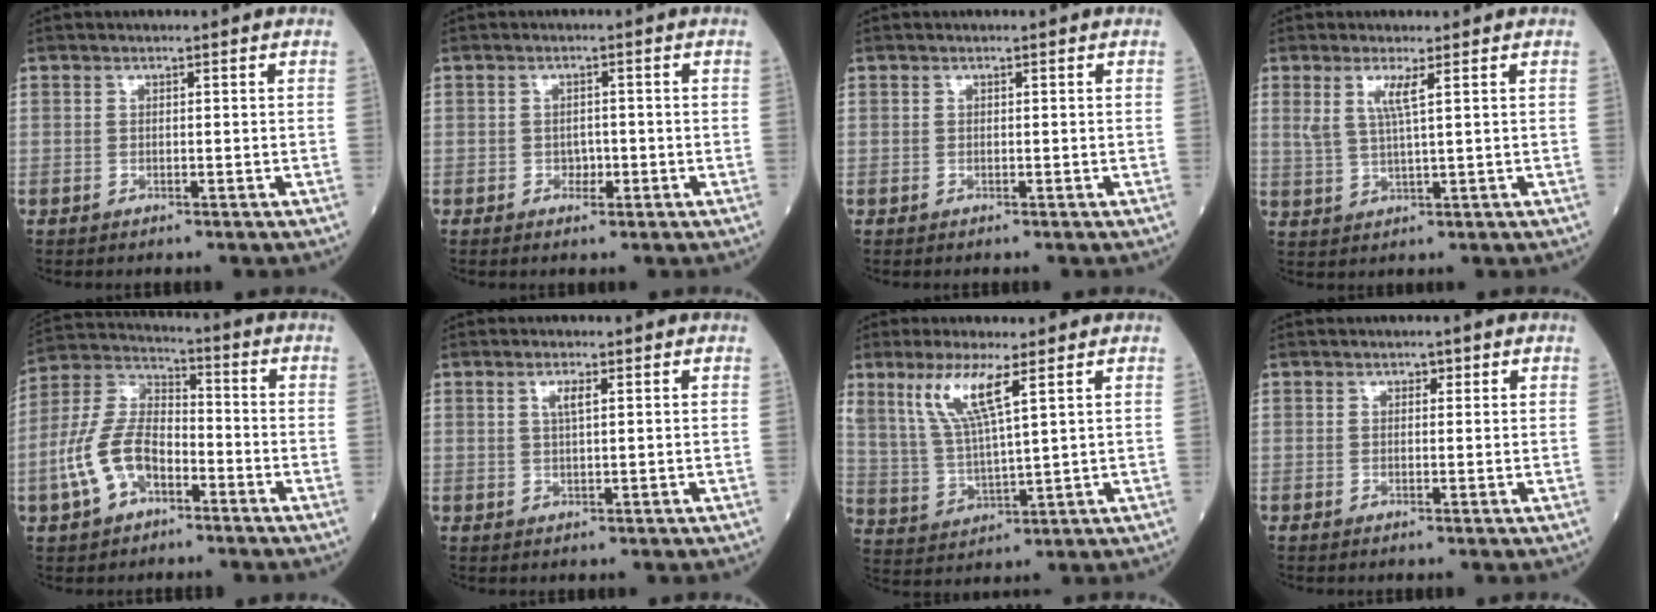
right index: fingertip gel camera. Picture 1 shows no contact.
{"total": 1.7, "force": [-0.6, 1.2, 1.1], "torque": [-0.008, 0.005, -0.006]}
{"total": 0.0}
{"total": 3.8, "force": [1.7, -0.1, 3.4], "torque": [-0.074, -0.002, 0.037]}
{"total": 11.2, "force": [-4.5, 6.2, 8.1], "torque": [-0.192, 0.018, -0.088]}
{"total": 2.1, "force": [0.8, 0.3, 1.9], "torque": [-0.038, 0.001, 0.015]}
{"total": 9.1, "force": [5.0, 0.8, 7.5], "torque": [-0.163, 0.000, 0.107]}
{"total": 0.9, "force": [0.4, 0.6, 0.4], "torque": [0.001, 0.000, 0.002]}